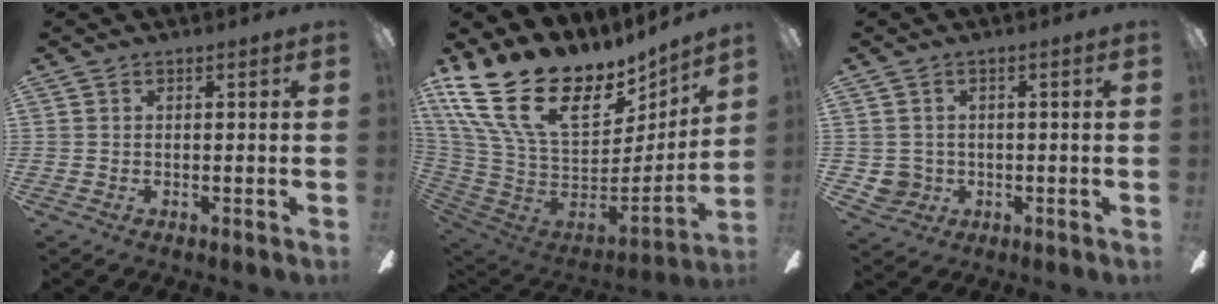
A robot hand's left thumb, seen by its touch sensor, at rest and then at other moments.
{"total": 24.8, "force": [14.3, 13.3, 15.2], "torque": [-0.313, -0.111, 0.274]}
{"total": 3.6, "force": [0.1, 3.5, 0.4], "torque": [-0.022, 0.007, 0.004]}